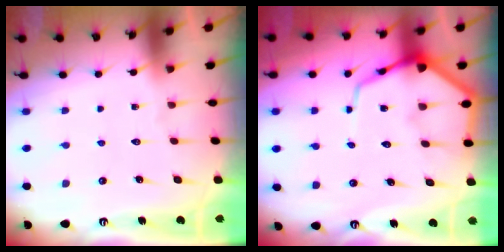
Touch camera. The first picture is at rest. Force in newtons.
{"total": 10.5, "press": 10.4, "slide": 1.1}